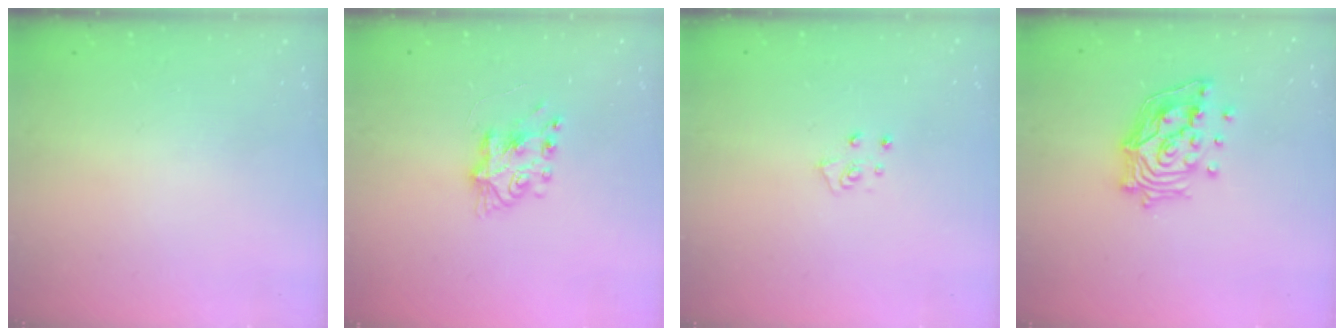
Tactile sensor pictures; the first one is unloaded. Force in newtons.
{"total": 7.9, "press": 7.8, "slide": 1.0}
{"total": 6.4, "press": 6.4, "slide": 0.6}
{"total": 14.1, "press": 14.0, "slide": 1.7}